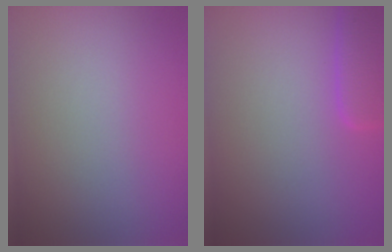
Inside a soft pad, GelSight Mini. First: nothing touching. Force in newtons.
{"total": 2.9, "press": 2.9, "slide": 0.2}